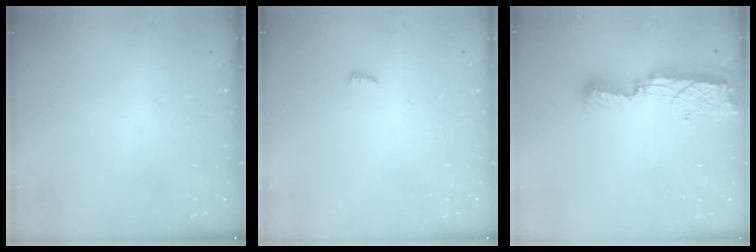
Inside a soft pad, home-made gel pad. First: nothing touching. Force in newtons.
{"total": 3.5, "press": 3.5, "slide": 0.3}
{"total": 9.9, "press": 9.7, "slide": 2.0}